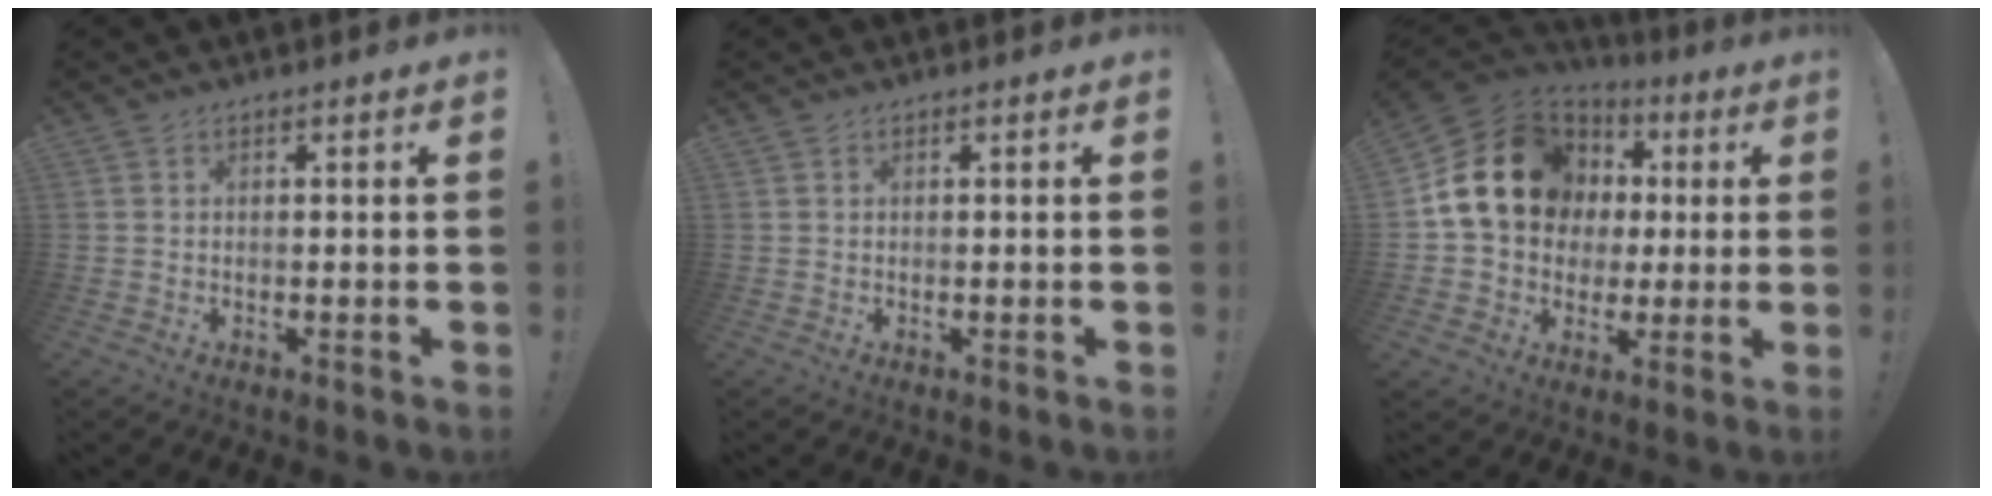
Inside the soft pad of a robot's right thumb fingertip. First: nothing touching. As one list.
[{"total": 0.0}, {"total": 19.4, "force": [4.5, 15.6, 10.6], "torque": [-0.162, -0.002, 0.107]}]